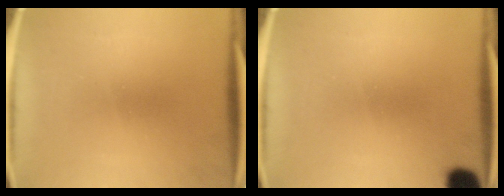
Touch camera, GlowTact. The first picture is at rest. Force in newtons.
{"total": 5.5}